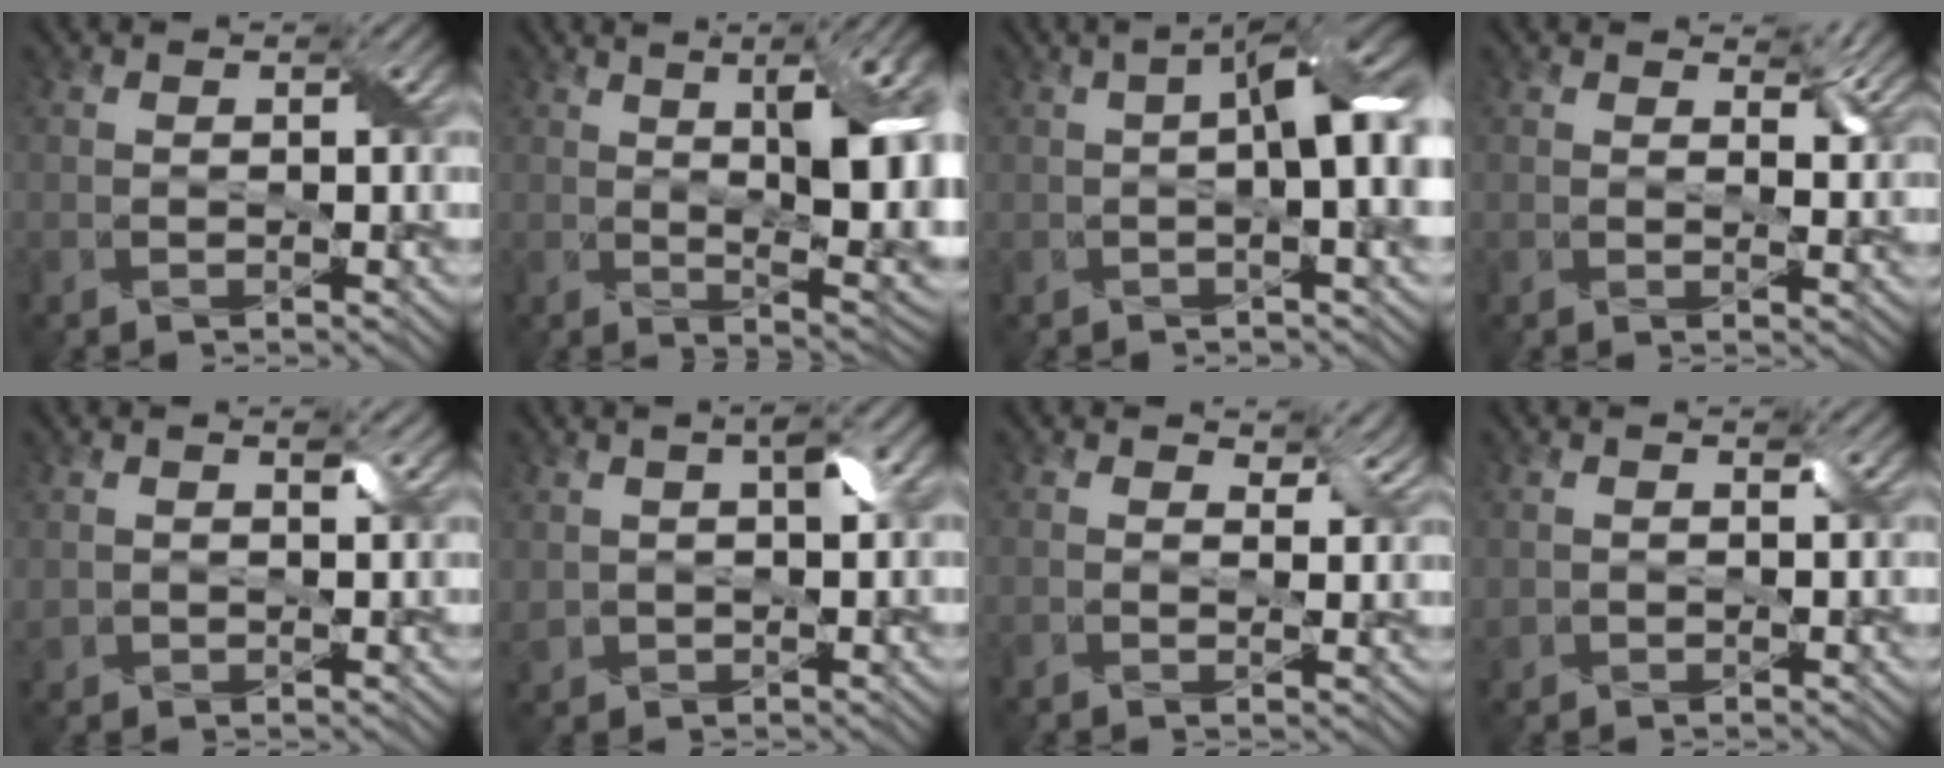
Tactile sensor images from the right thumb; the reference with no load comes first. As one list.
[{"total": 14.9, "force": [3.7, 5.2, 13.5], "torque": [-0.188, 0.030, 0.064]}, {"total": 8.1, "force": [0.8, 2.2, 7.7], "torque": [-0.126, 0.015, 0.007]}, {"total": 3.9, "force": [2.5, 1.6, 2.5], "torque": [-0.041, -0.001, 0.039]}, {"total": 2.2, "force": [1.4, 1.2, 1.3], "torque": [-0.037, 0.001, 0.029]}, {"total": 5.4, "force": [1.7, 2.7, 4.4], "torque": [-0.093, 0.011, 0.033]}, {"total": 4.0, "force": [2.9, 1.8, 2.0], "torque": [-0.037, -0.001, 0.044]}, {"total": 1.4, "force": [1.0, 0.9, 0.4], "torque": [-0.018, -0.001, 0.021]}]